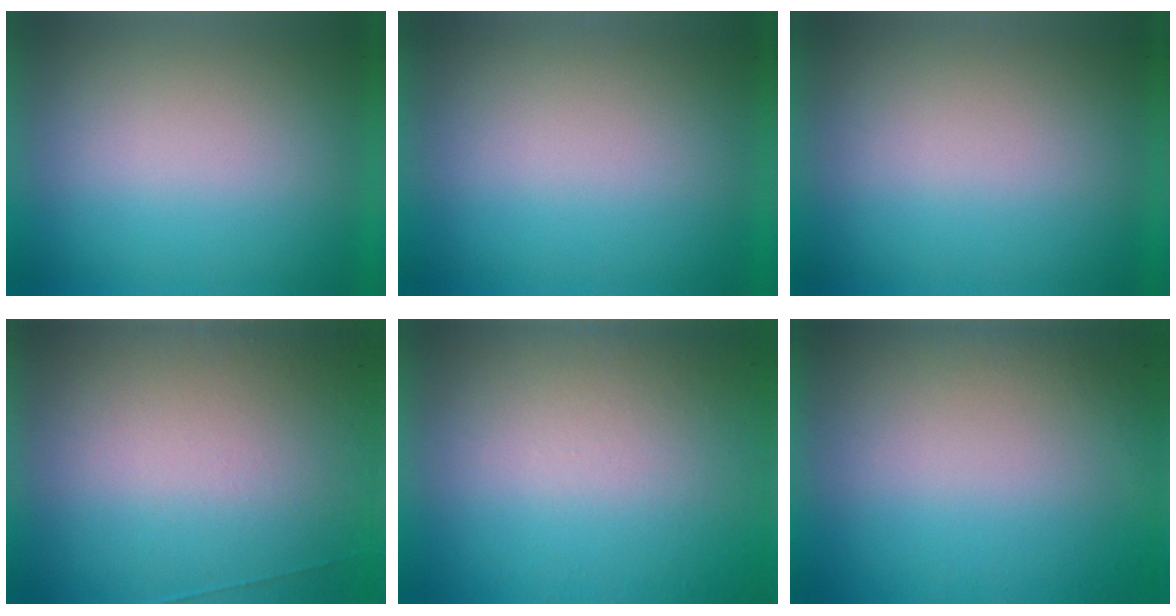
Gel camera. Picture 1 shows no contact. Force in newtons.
{"total": 0.0}
{"total": 0.0}
{"total": 6.8}
{"total": 9.5}
{"total": 2.8}